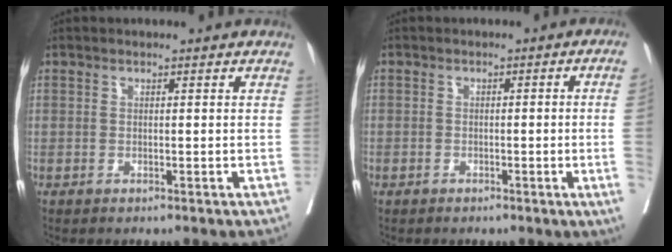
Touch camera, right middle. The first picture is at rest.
{"total": 4.3, "force": [-0.7, -0.9, 4.1], "torque": [-0.049, 0.003, -0.009]}